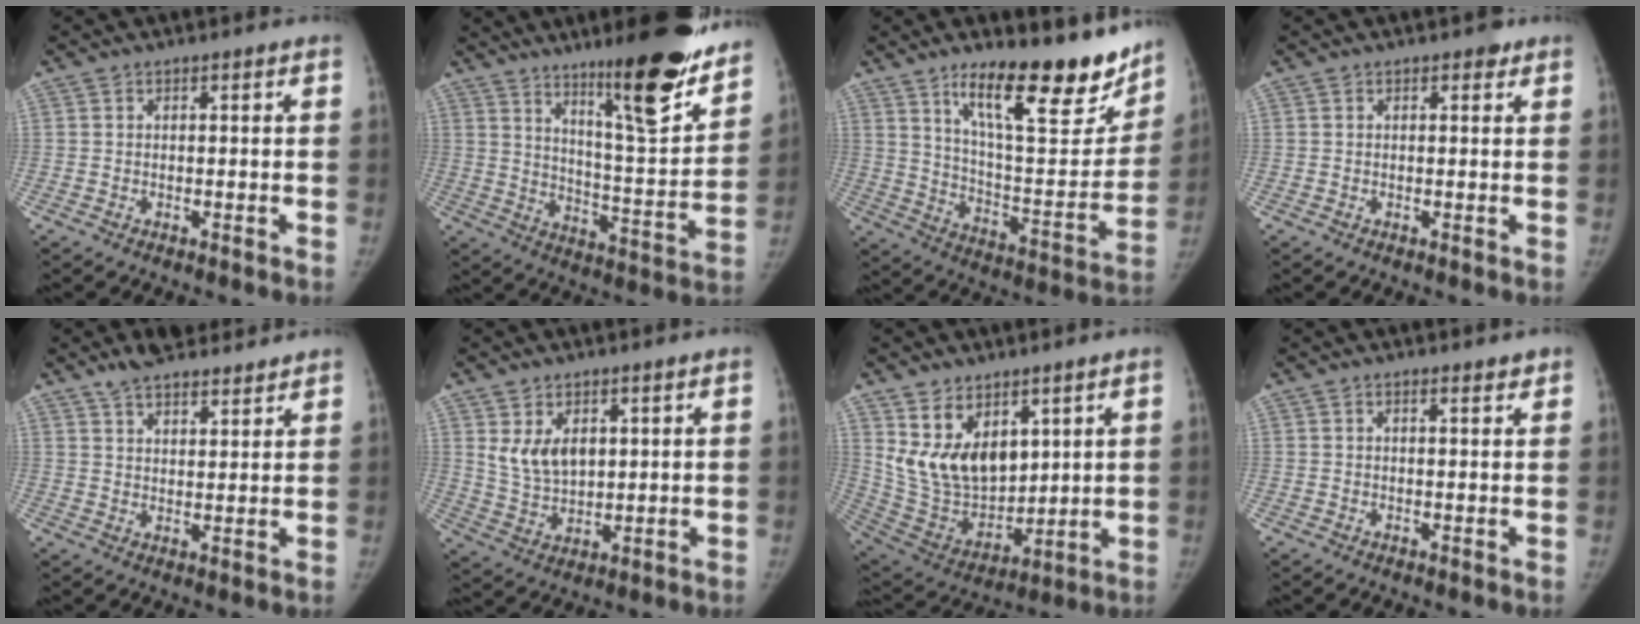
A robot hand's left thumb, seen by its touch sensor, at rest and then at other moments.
{"total": 19.0, "force": [13.7, 2.8, 12.9], "torque": [-0.150, -0.094, 0.216]}
{"total": 23.6, "force": [16.4, 7.1, 15.4], "torque": [-0.177, -0.098, 0.259]}
{"total": 1.3, "force": [0.8, 0.8, 0.6], "torque": [0.002, -0.003, 0.006]}
{"total": 9.8, "force": [7.7, 3.6, 4.8], "torque": [-0.054, -0.024, 0.129]}
{"total": 7.5, "force": [2.9, 4.6, 5.2], "torque": [-0.078, -0.019, 0.068]}
{"total": 15.3, "force": [7.0, 9.6, 9.6], "torque": [-0.138, -0.039, 0.163]}
{"total": 1.7, "force": [1.4, 0.5, 1.0], "torque": [-0.010, -0.007, 0.019]}